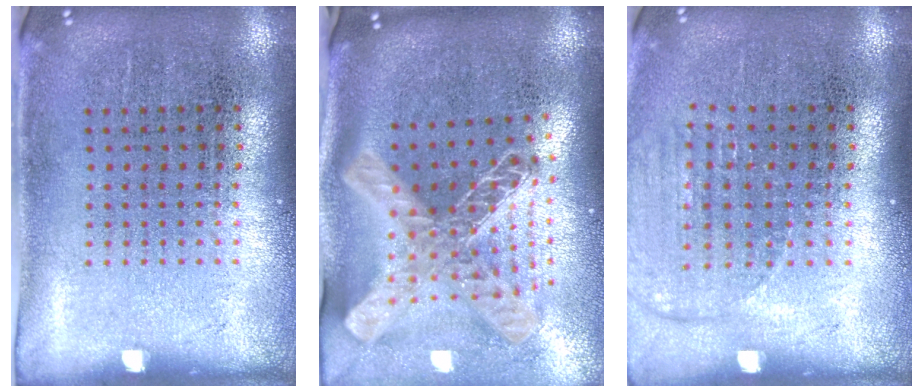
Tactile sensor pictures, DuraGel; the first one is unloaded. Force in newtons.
{"total": 2.9, "press": 2.0, "slide": 2.1}
{"total": 1.1, "press": 1.1, "slide": 0.4}